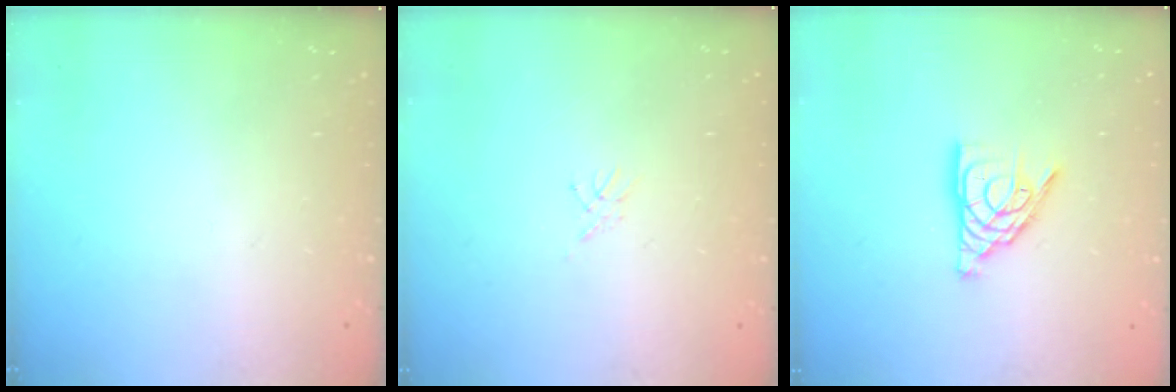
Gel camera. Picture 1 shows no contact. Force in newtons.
{"total": 2.3, "press": 2.2, "slide": 0.3}
{"total": 10.4, "press": 10.4, "slide": 1.2}